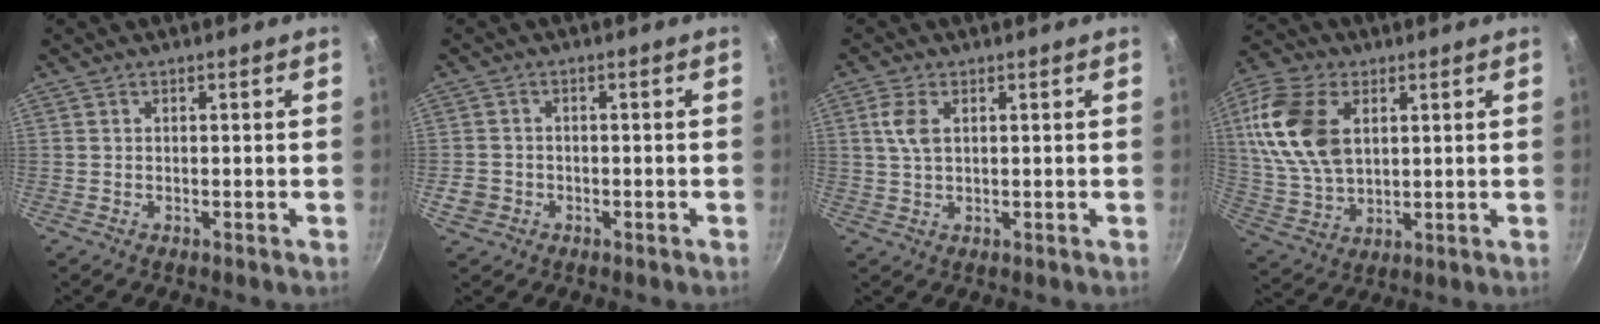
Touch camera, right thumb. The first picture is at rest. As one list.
[{"total": 3.5, "force": [-1.3, 3.0, 1.2], "torque": [-0.019, 0.016, -0.017]}, {"total": 4.3, "force": [1.2, 2.3, 3.4], "torque": [-0.070, 0.002, 0.022]}, {"total": 16.7, "force": [4.4, 10.6, 12.1], "torque": [-0.229, -0.006, 0.087]}]